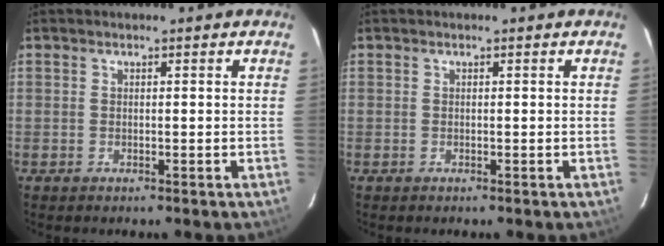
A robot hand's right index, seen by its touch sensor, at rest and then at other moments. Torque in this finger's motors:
{"motor_torque": [0.00, 0.00, 0.02, 0.01]}